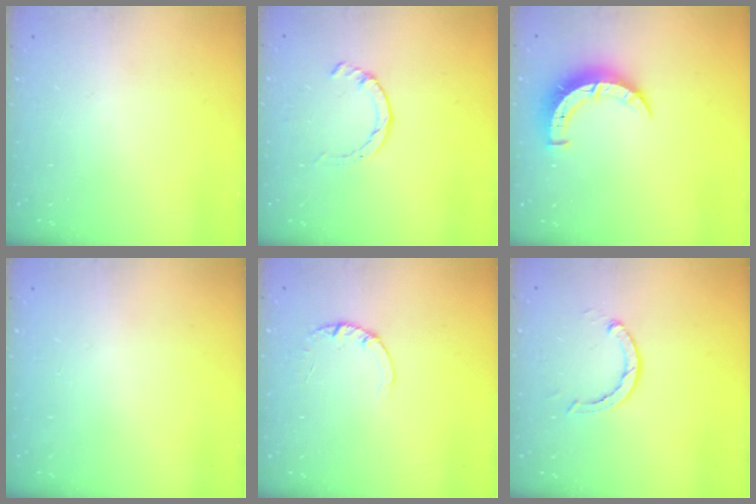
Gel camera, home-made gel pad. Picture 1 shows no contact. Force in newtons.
{"total": 1.4, "press": 1.4, "slide": 0.3}
{"total": 7.0, "press": 7.0, "slide": 0.2}
{"total": 2.6, "press": 2.6, "slide": 0.2}
{"total": 1.8, "press": 1.8, "slide": 0.1}
{"total": 2.9, "press": 2.9, "slide": 0.5}